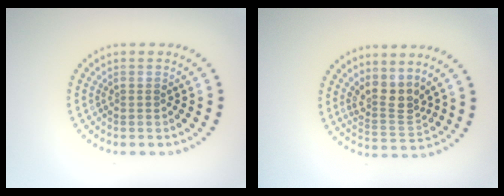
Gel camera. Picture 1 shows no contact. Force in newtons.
{"total": 3.0, "press": 2.3, "slide": 2.0}